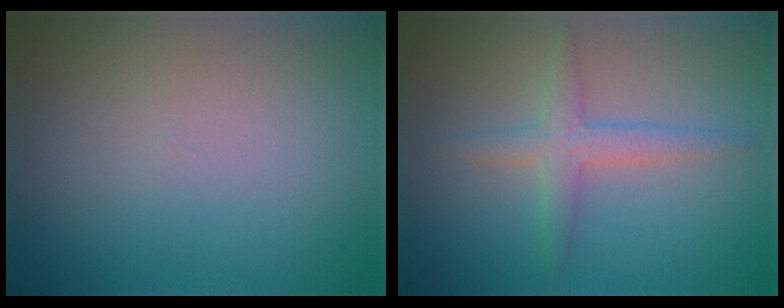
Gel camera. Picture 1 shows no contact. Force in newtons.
{"total": 2.6, "press": 2.6, "slide": 0.1}